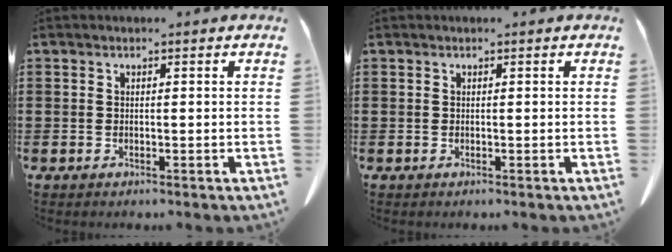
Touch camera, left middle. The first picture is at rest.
{"total": 0.0}